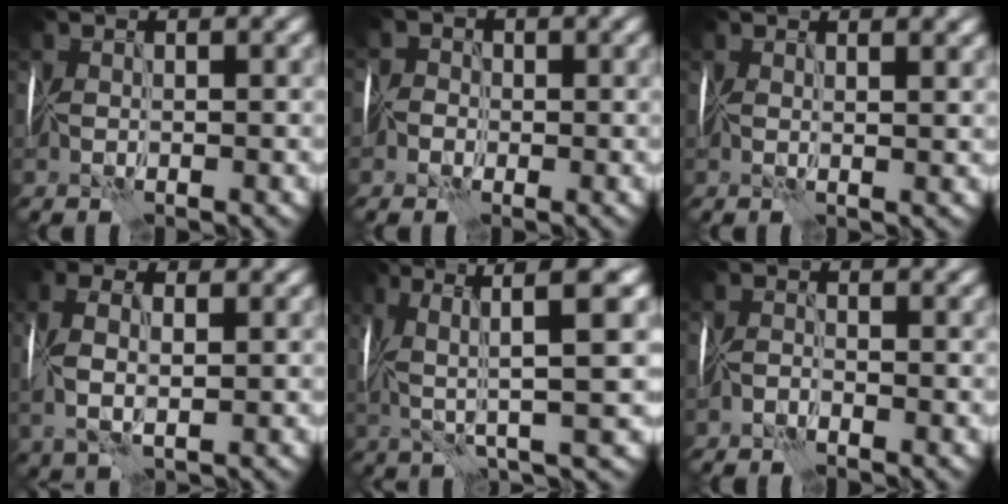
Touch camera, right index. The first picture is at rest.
{"total": 1.9, "force": [-0.9, 1.7, 0.3], "torque": [0.011, 0.015, -0.035]}
{"total": 2.2, "force": [1.6, 0.5, 1.4], "torque": [-0.008, 0.005, 0.017]}
{"total": 5.1, "force": [0.8, 2.8, 4.2], "torque": [-0.097, 0.012, 0.020]}
{"total": 7.8, "force": [1.4, 1.2, 7.6], "torque": [-0.134, 0.016, 0.024]}
{"total": 1.0, "force": [-1.0, -0.1, 0.1], "torque": [-0.004, 0.004, -0.024]}